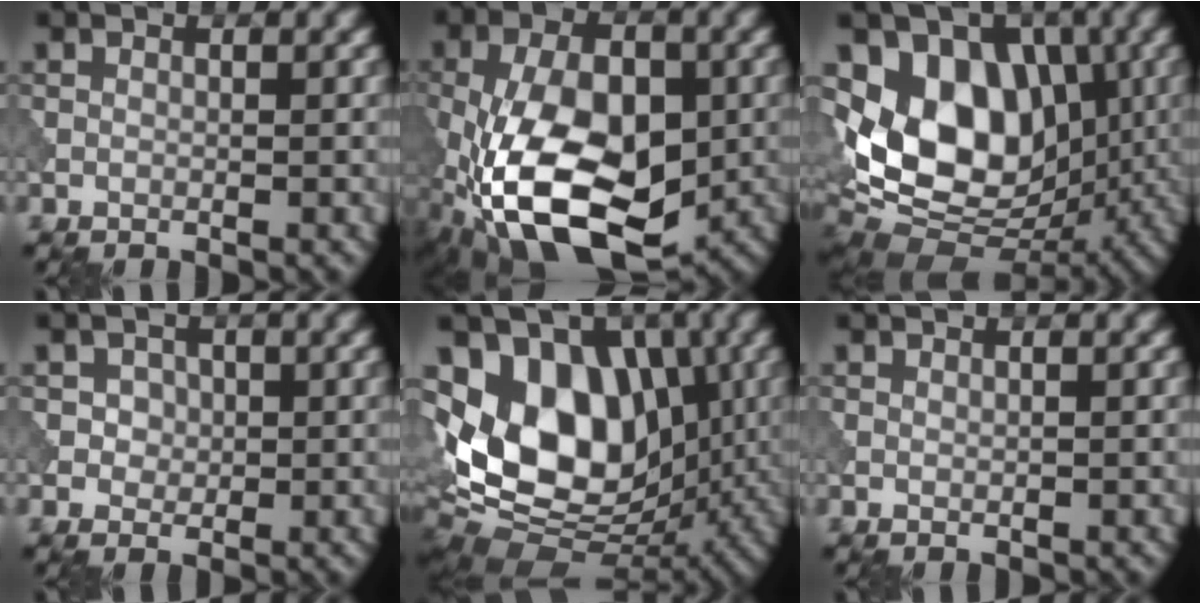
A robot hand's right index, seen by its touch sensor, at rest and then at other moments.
{"total": 14.6, "force": [-4.6, 8.0, 11.3], "torque": [-0.219, -0.017, -0.079]}
{"total": 12.6, "force": [1.0, 9.0, 8.8], "torque": [-0.143, -0.015, 0.012]}
{"total": 2.3, "force": [0.6, 2.0, 0.9], "torque": [-0.013, -0.001, 0.011]}
{"total": 15.0, "force": [1.1, 10.5, 10.6], "torque": [-0.170, 0.004, 0.022]}
{"total": 0.0}